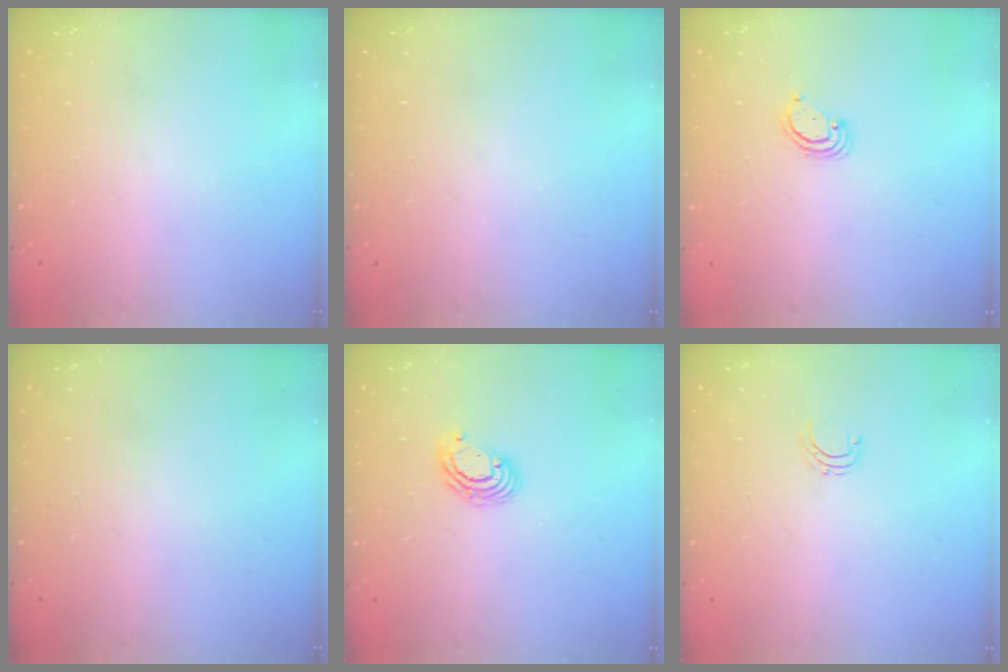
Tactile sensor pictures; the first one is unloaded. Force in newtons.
{"total": 0.0}
{"total": 2.6, "press": 2.6, "slide": 0.2}
{"total": 0.0}
{"total": 4.9, "press": 4.8, "slide": 0.2}
{"total": 3.8, "press": 3.8, "slide": 0.2}